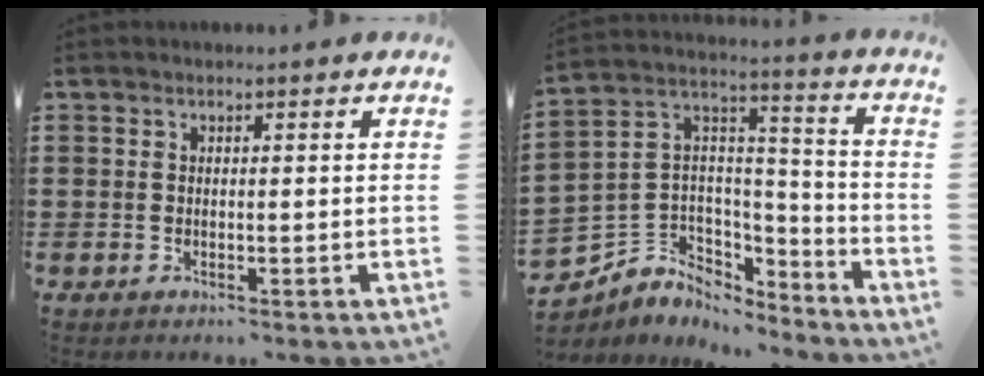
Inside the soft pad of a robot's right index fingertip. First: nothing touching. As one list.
[{"total": 5.2, "force": [-2.8, 4.4, 0.3], "torque": [-0.043, -0.015, -0.061]}]